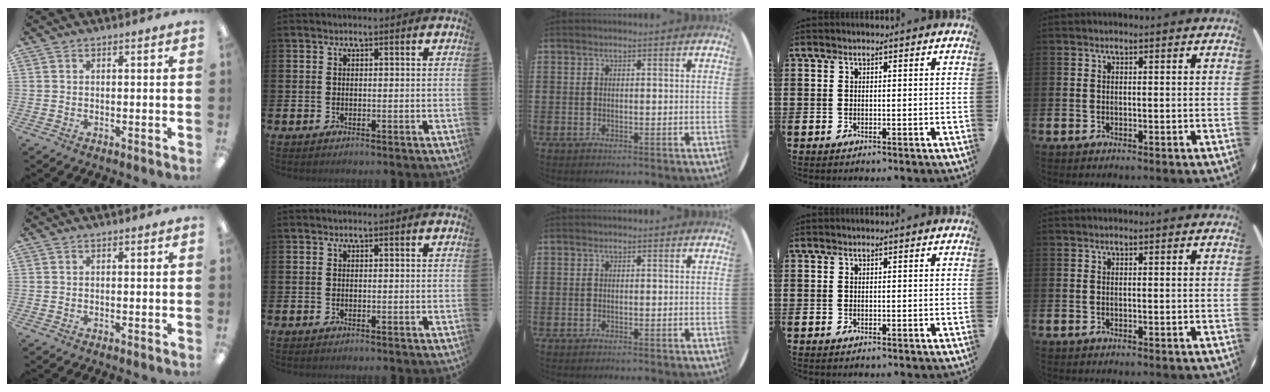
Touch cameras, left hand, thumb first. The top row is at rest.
{}